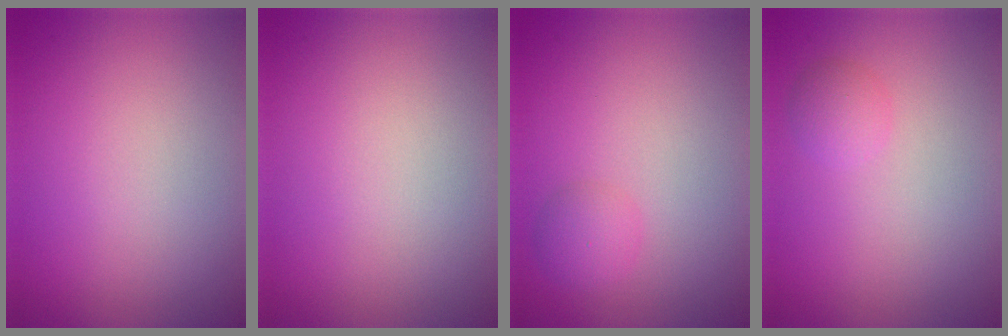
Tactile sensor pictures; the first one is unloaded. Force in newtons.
{"total": 0.0}
{"total": 1.7, "press": 1.7, "slide": 0.0}
{"total": 1.3, "press": 1.3, "slide": 0.0}